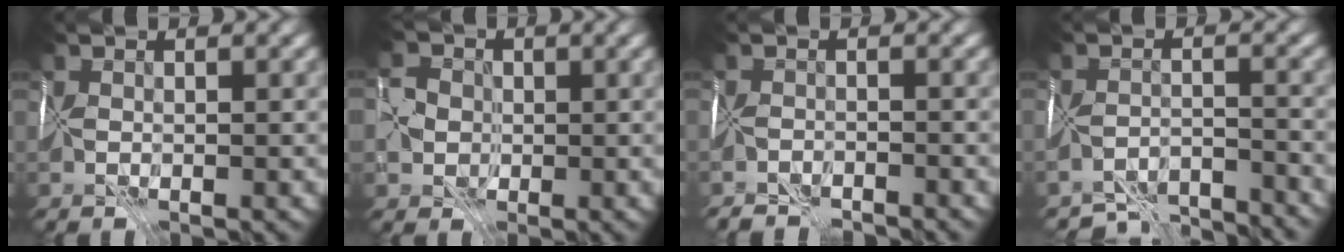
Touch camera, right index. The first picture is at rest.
{"total": 2.2, "force": [0.0, 2.2, 0.2], "torque": [-0.002, 0.008, -0.002]}
{"total": 3.7, "force": [-3.6, 0.4, 0.2], "torque": [0.000, -0.007, -0.051]}
{"total": 7.1, "force": [-7.0, 1.0, 0.9], "torque": [-0.007, -0.009, -0.099]}